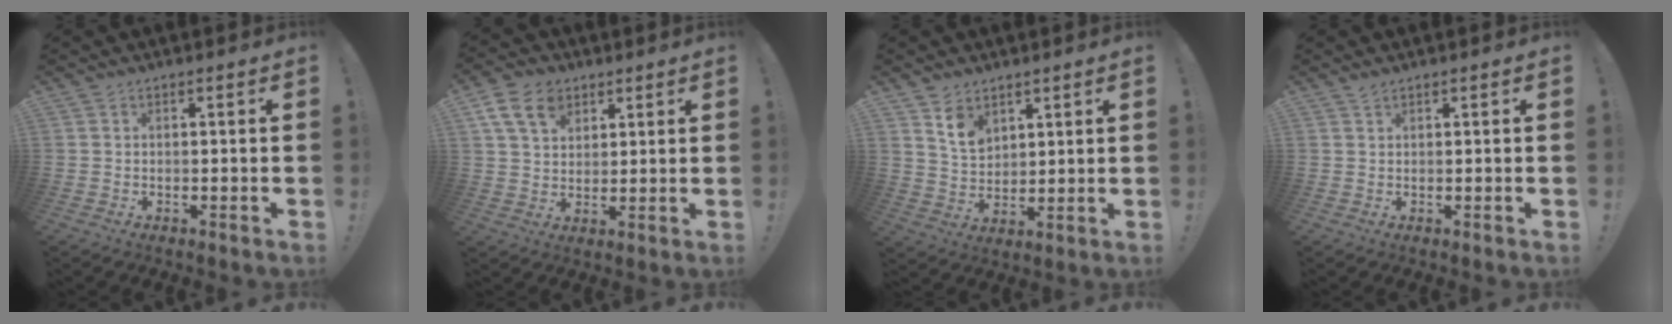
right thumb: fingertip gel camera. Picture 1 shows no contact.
{"total": 11.1, "force": [5.7, 7.7, 5.7], "torque": [-0.092, -0.018, 0.110]}
{"total": 8.0, "force": [5.4, 5.1, 3.0], "torque": [-0.047, -0.035, 0.104]}
{"total": 1.0, "force": [0.9, 0.3, 0.4], "torque": [-0.003, 0.000, 0.015]}